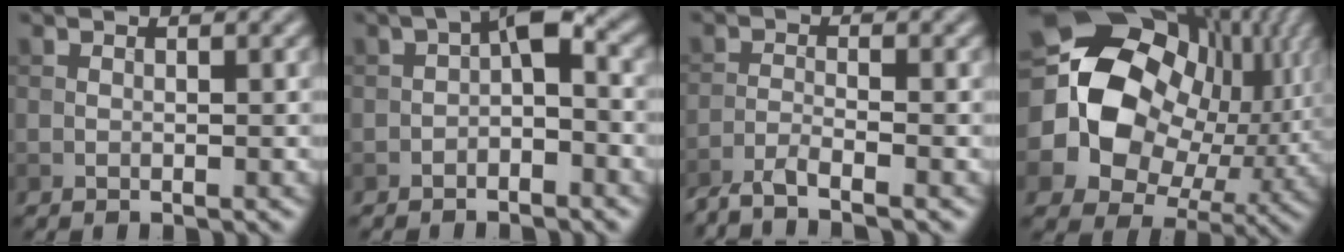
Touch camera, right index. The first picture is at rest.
{"total": 3.5, "force": [-0.9, 1.5, 3.0], "torque": [-0.043, 0.013, -0.025]}
{"total": 3.3, "force": [-2.7, 0.5, 1.9], "torque": [-0.037, -0.004, -0.064]}
{"total": 21.3, "force": [3.2, 17.4, 11.9], "torque": [-0.249, 0.005, 0.070]}